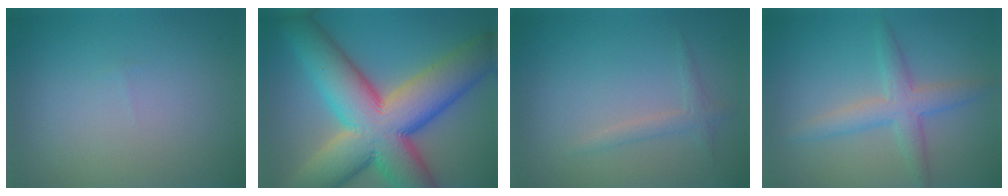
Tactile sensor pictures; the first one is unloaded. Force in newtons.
{"total": 16.2, "press": 16.2, "slide": 0.8}
{"total": 1.4, "press": 1.4, "slide": 0.1}
{"total": 3.5, "press": 3.5, "slide": 0.1}